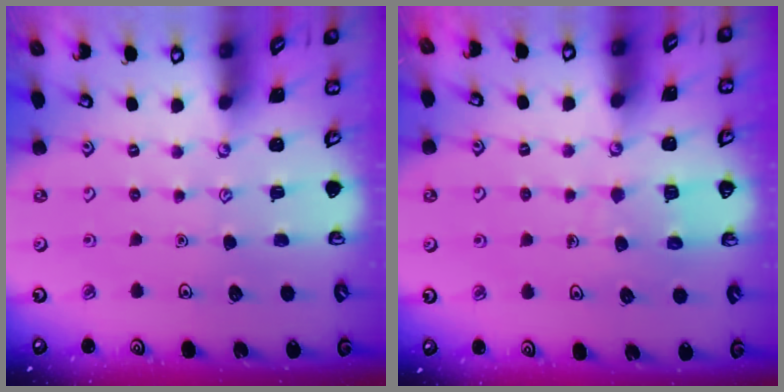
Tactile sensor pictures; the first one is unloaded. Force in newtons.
{"total": 5.1, "press": 5.1, "slide": 0.5}